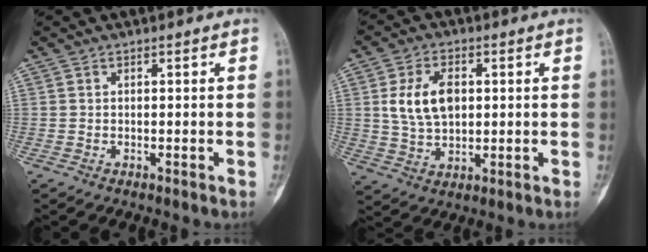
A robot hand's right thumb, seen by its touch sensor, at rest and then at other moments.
{"total": 9.5, "force": [1.7, 6.1, 7.1], "torque": [-0.123, -0.001, 0.038]}